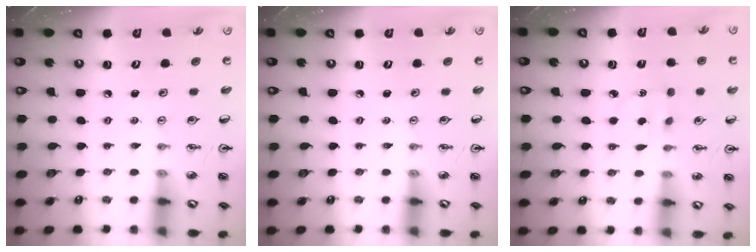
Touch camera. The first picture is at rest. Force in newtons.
{"total": 0.0}
{"total": 3.0, "press": 2.8, "slide": 0.8}